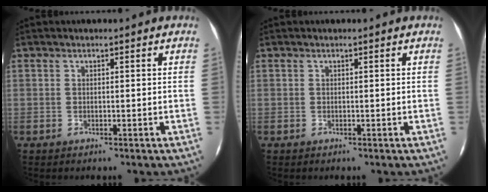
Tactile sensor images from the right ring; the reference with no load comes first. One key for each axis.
{"total": 0.0}